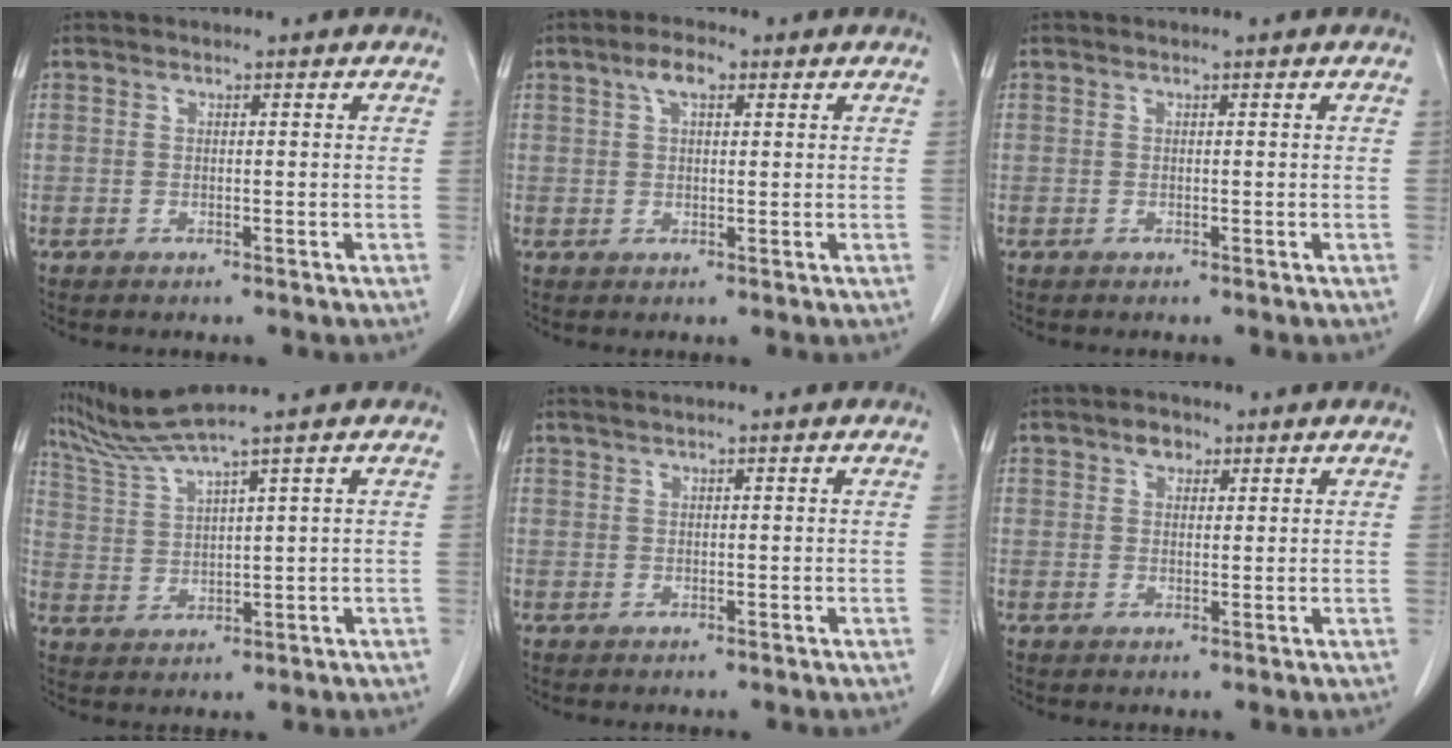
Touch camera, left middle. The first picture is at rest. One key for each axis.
{"total": 3.7, "fx": 1.8, "fy": 1.4, "fz": 2.9, "tx": -0.059, "ty": 0.013, "tz": 0.031}
{"total": 0.0}
{"total": 5.6, "fx": 4.8, "fy": -2.4, "fz": 1.7, "tx": -0.051, "ty": -0.006, "tz": 0.107}
{"total": 0.8, "fx": 0.7, "fy": -0.2, "fz": 0.4, "tx": -0.012, "ty": 0.006, "tz": 0.018}
{"total": 2.2, "fx": 1.3, "fy": 1.4, "fz": 1.0, "tx": -0.018, "ty": 0.005, "tz": 0.019}